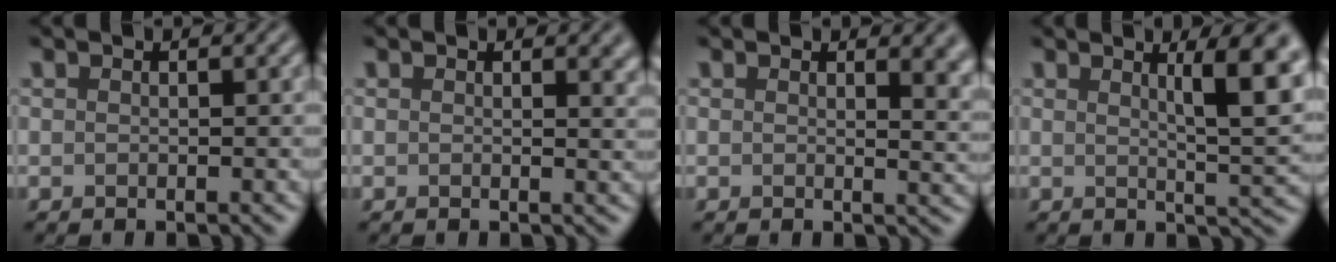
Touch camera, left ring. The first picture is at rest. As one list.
[{"total": 2.0, "force": [1.1, 0.8, 1.4], "torque": [-0.006, 0.001, 0.016]}, {"total": 3.8, "force": [1.9, 1.7, 2.9], "torque": [-0.018, -0.001, 0.027]}, {"total": 7.0, "force": [2.5, 1.6, 6.4], "torque": [-0.070, -0.001, 0.038]}]